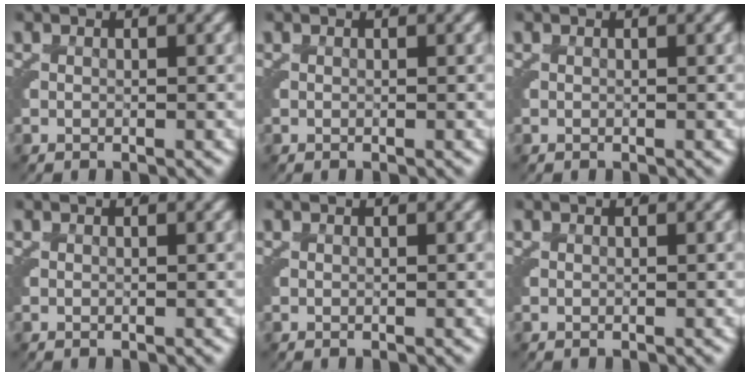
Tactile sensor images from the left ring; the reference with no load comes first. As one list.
[{"total": 0.0}, {"total": 0.0}, {"total": 0.0}, {"total": 0.0}, {"total": 0.0}]